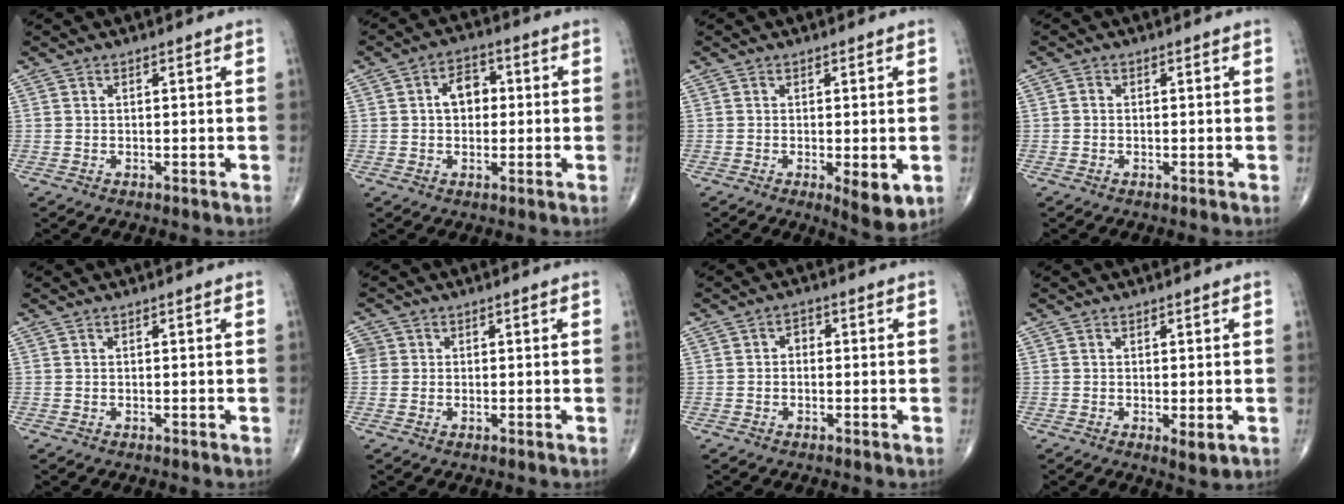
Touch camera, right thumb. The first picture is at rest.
{"total": 6.0, "force": [0.6, 4.2, 4.2], "torque": [-0.051, 0.016, 0.004]}
{"total": 5.7, "force": [-1.5, 1.9, 5.2], "torque": [-0.069, -0.016, -0.017]}
{"total": 0.7, "force": [-0.1, 0.6, 0.3], "torque": [-0.003, 0.001, -0.006]}
{"total": 0.0}
{"total": 2.6, "force": [0.3, 2.6, 0.5], "torque": [0.004, 0.008, 0.007]}
{"total": 1.9, "force": [-0.1, 1.4, 1.2], "torque": [-0.007, 0.011, -0.007]}
{"total": 2.4, "force": [-0.5, 0.7, 2.2], "torque": [-0.033, -0.009, -0.006]}